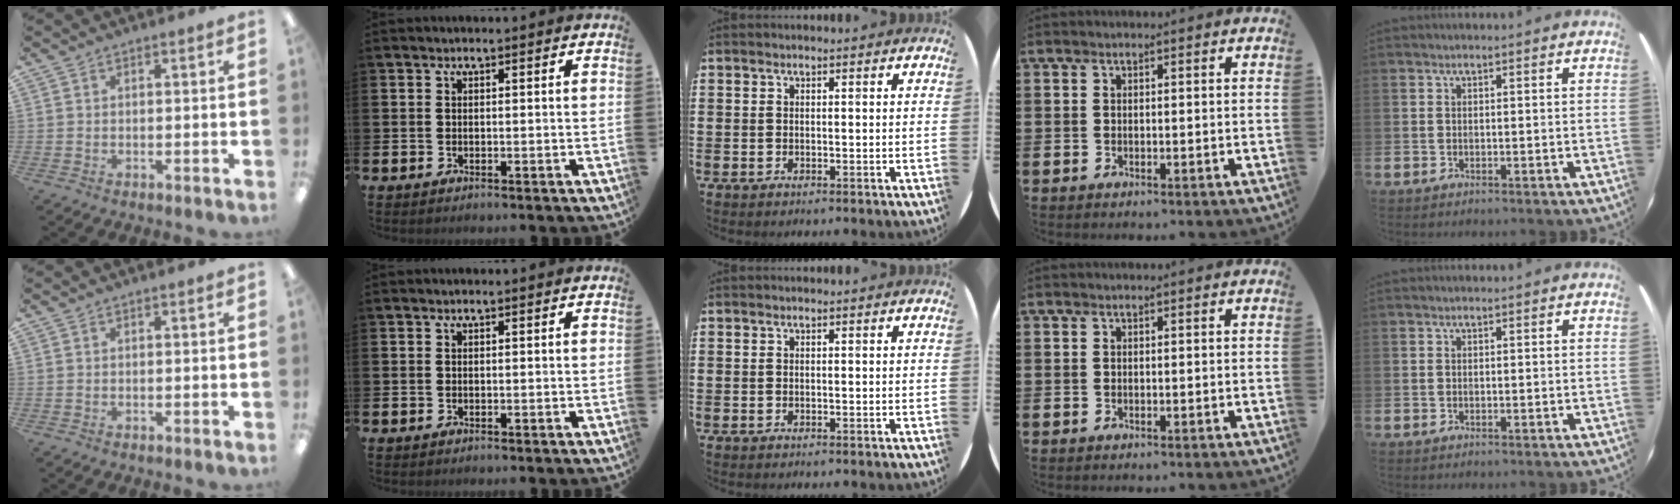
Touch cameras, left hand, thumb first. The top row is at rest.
{}